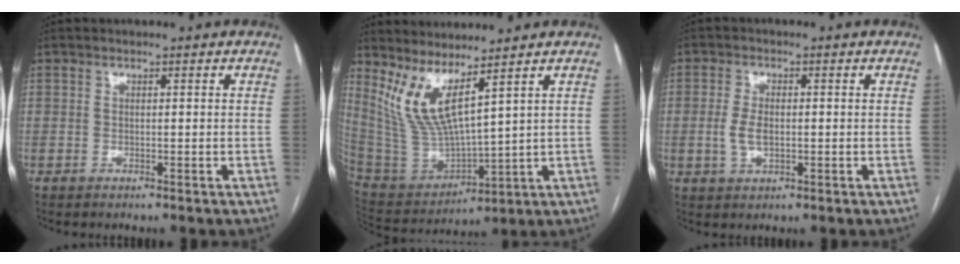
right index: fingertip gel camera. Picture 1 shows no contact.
{"total": 9.8, "force": [6.2, 1.0, 7.5], "torque": [-0.175, -0.017, 0.145]}
{"total": 4.0, "force": [-0.5, 1.9, 3.4], "torque": [-0.077, 0.000, -0.007]}